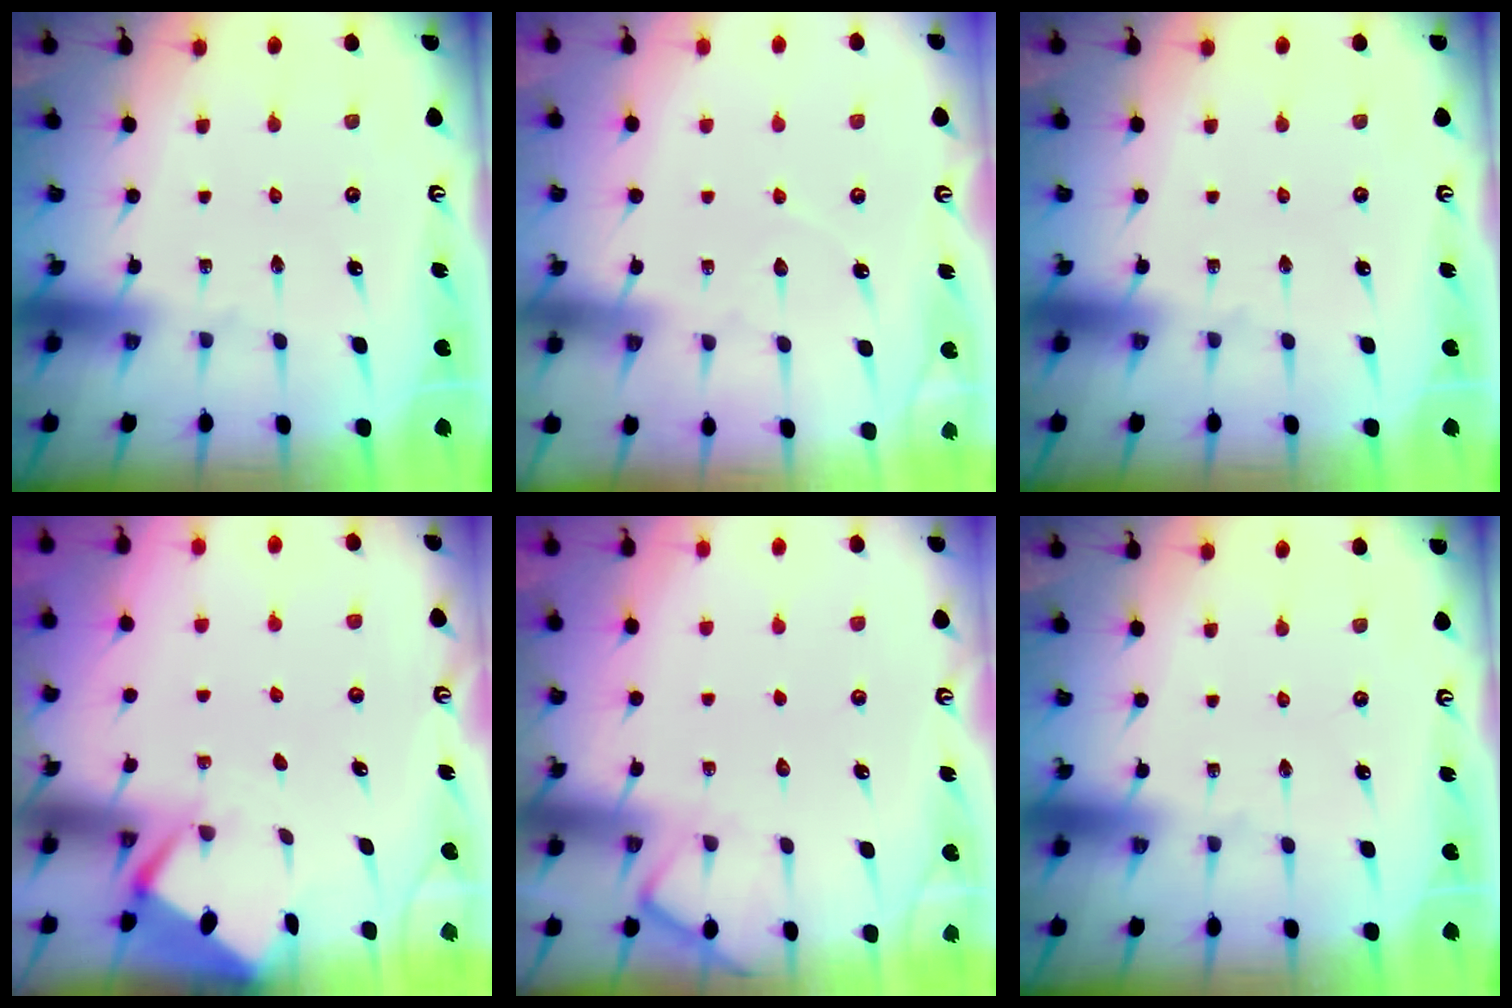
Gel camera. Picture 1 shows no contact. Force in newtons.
{"total": 2.7, "press": 2.7, "slide": 0.3}
{"total": 0.0}
{"total": 2.9, "press": 2.8, "slide": 0.3}
{"total": 6.0, "press": 6.0, "slide": 0.8}
{"total": 0.0}